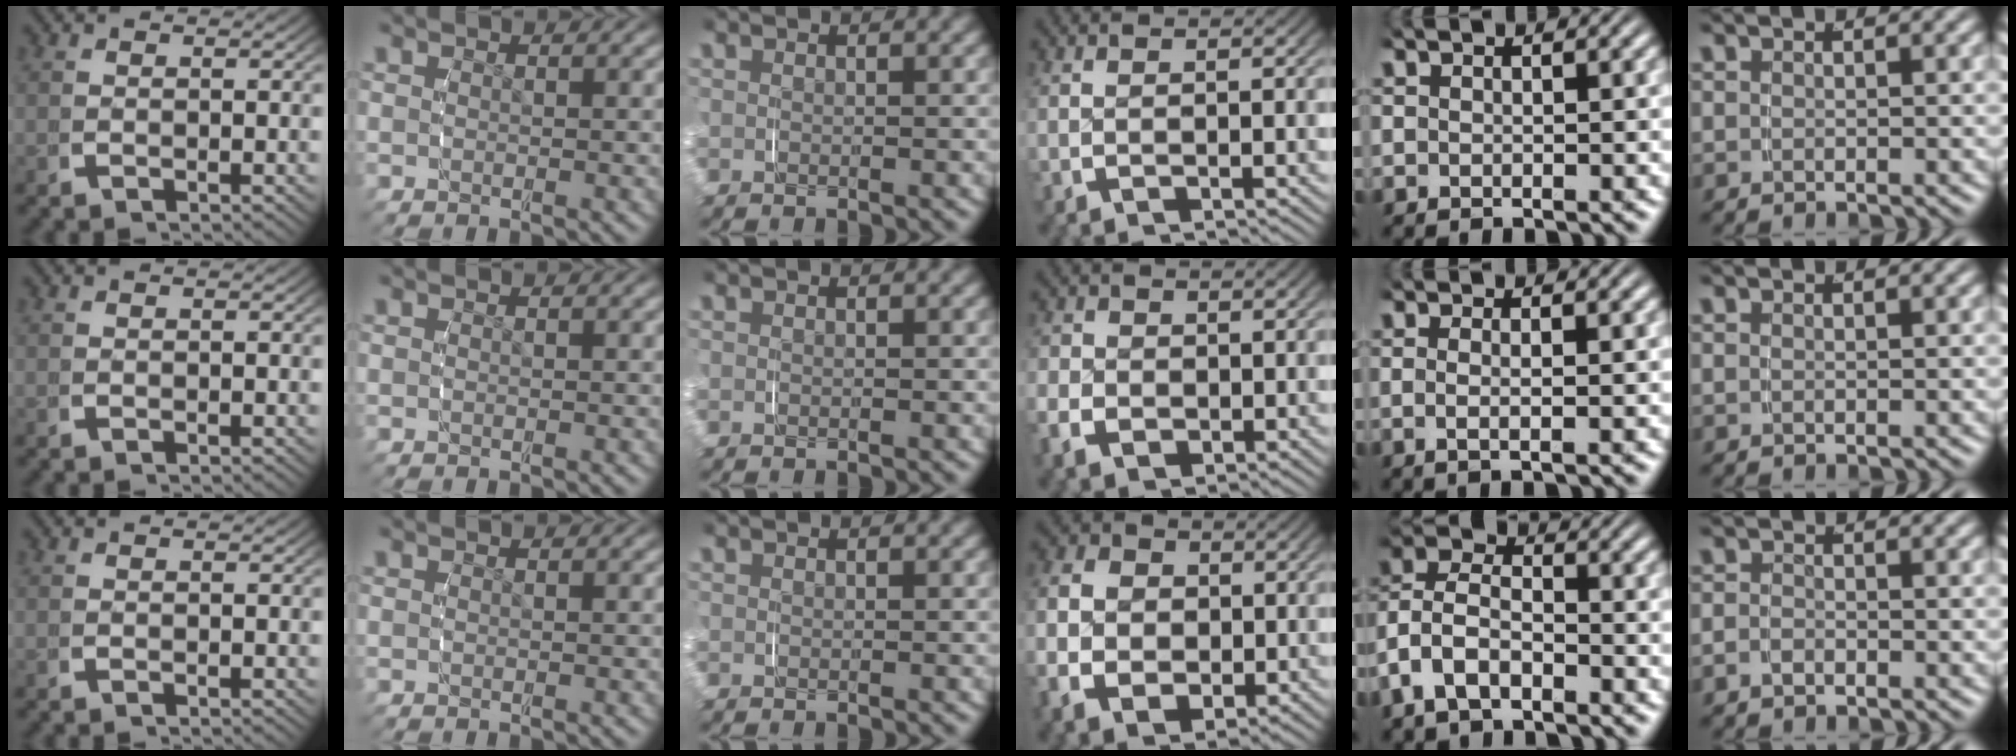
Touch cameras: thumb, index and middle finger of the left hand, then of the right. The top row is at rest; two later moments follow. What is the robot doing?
{"motion": "grasp_and_lifting", "object": "scarf"}